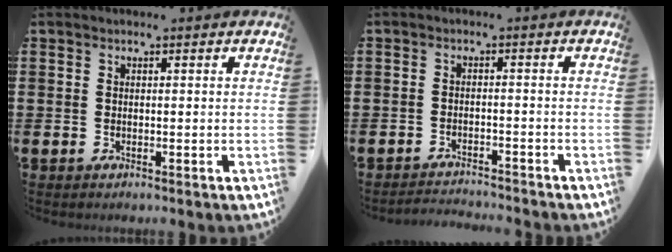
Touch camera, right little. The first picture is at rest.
{"total": 2.1, "force": [-2.1, -0.1, -0.1], "torque": [-0.002, 0.004, -0.045]}